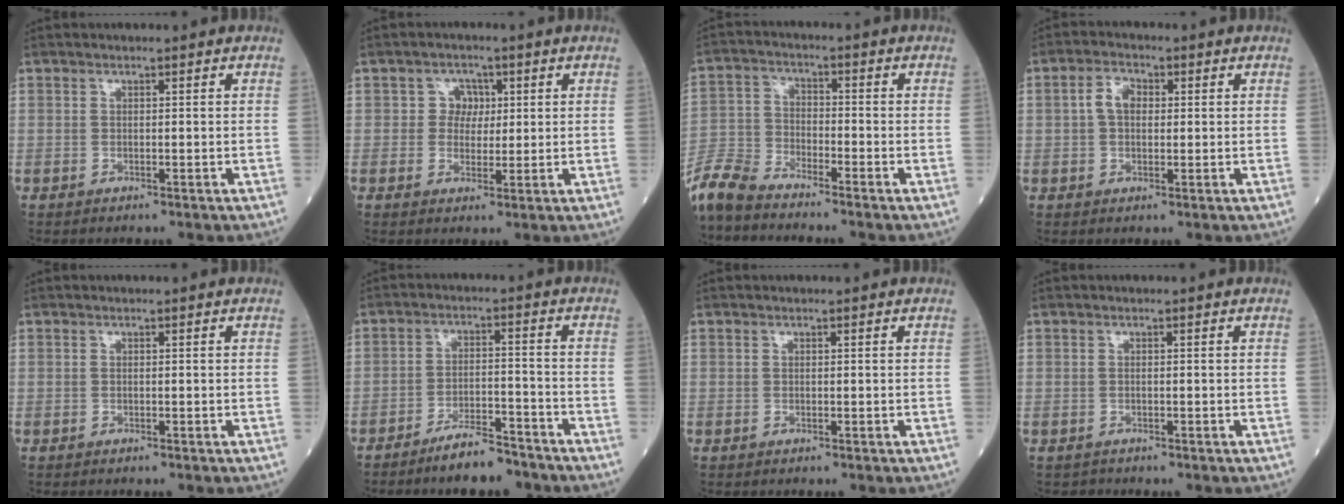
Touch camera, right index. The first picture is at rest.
{"total": 3.2, "force": [0.7, 2.9, 1.1], "torque": [-0.009, 0.004, 0.008]}
{"total": 7.5, "force": [-7.2, 1.0, 1.9], "torque": [-0.043, -0.011, -0.147]}
{"total": 3.8, "force": [0.6, 2.4, 2.9], "torque": [-0.061, 0.014, 0.010]}
{"total": 0.0}
{"total": 6.7, "force": [-5.7, 1.4, 3.2], "torque": [-0.056, -0.005, -0.102]}
{"total": 0.0}
{"total": 0.6, "force": [-0.5, 0.2, -0.2], "torque": [-0.002, -0.001, -0.011]}